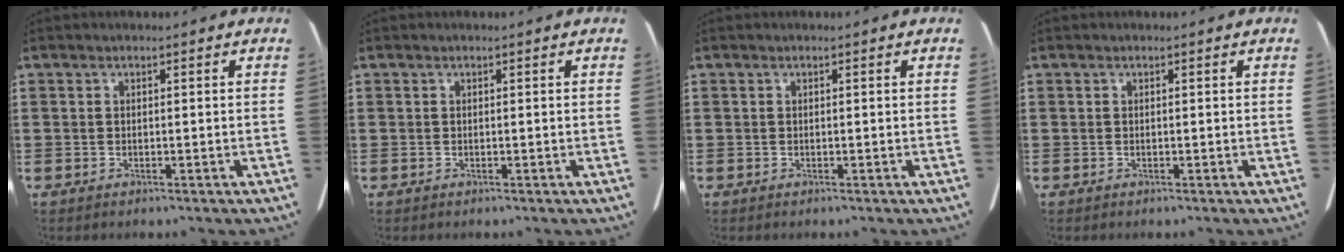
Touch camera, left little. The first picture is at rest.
{"total": 0.0}
{"total": 0.0}
{"total": 0.0}